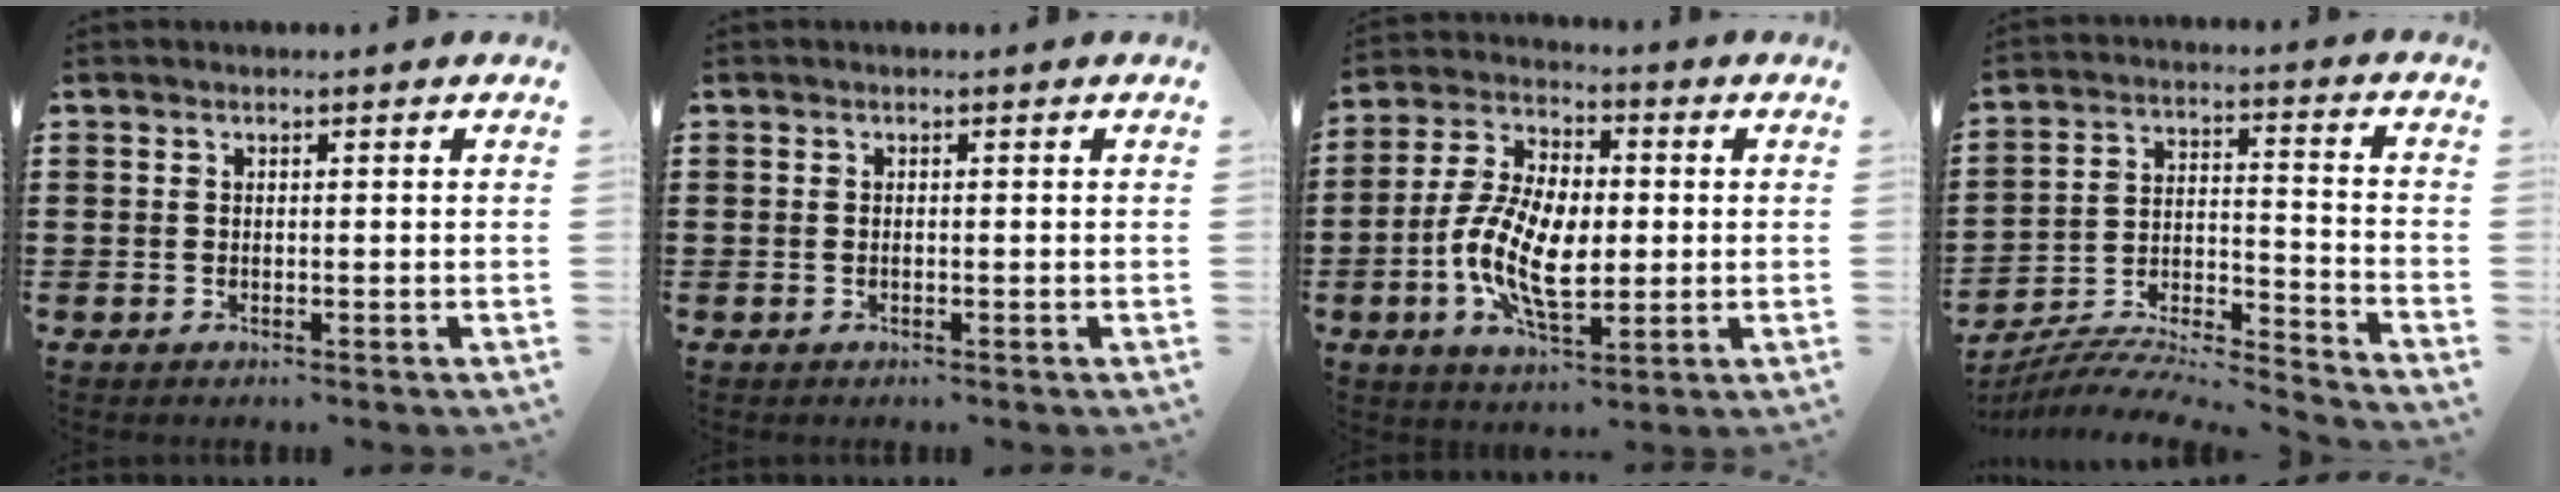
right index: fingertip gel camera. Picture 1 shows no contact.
{"total": 0.0}
{"total": 11.1, "force": [-1.6, 5.6, 9.4], "torque": [-0.215, -0.002, -0.033]}
{"total": 7.4, "force": [-7.0, 0.8, 2.0], "torque": [-0.036, -0.002, -0.142]}